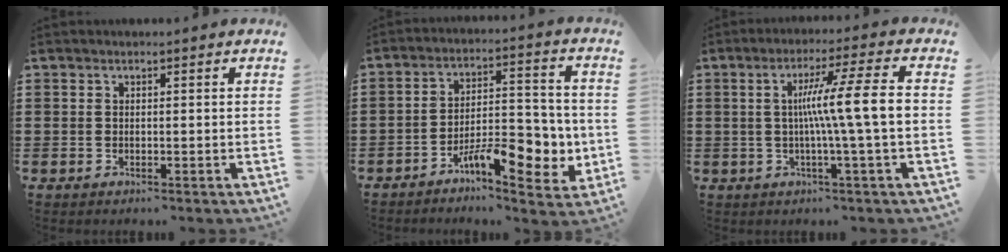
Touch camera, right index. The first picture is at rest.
{"total": 9.9, "force": [-4.9, 3.8, 7.6], "torque": [-0.093, 0.009, -0.085]}
{"total": 9.0, "force": [-0.1, -0.8, 9.0], "torque": [-0.164, -0.002, -0.011]}